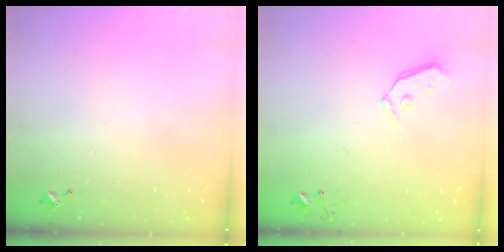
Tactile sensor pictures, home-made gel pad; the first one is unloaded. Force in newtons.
{"total": 4.9, "press": 4.9, "slide": 0.2}